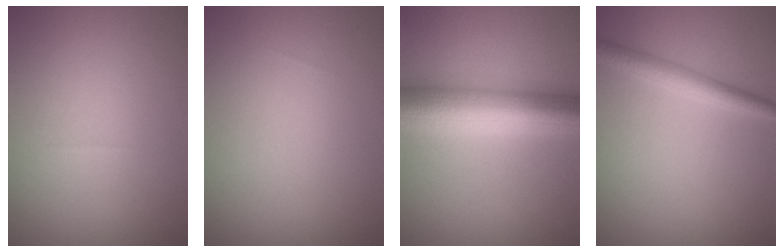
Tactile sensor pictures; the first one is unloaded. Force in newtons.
{"total": 0.0}
{"total": 9.7, "press": 9.7, "slide": 0.3}
{"total": 2.7, "press": 2.7, "slide": 0.1}